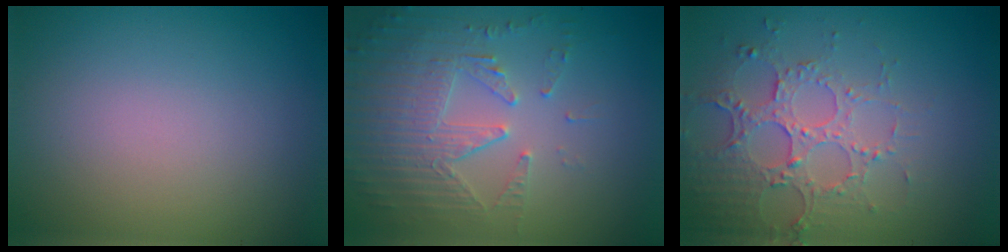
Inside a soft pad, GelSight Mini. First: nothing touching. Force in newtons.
{"total": 5.5, "press": 3.7, "slide": 4.0}
{"total": 4.2, "press": 3.9, "slide": 1.6}